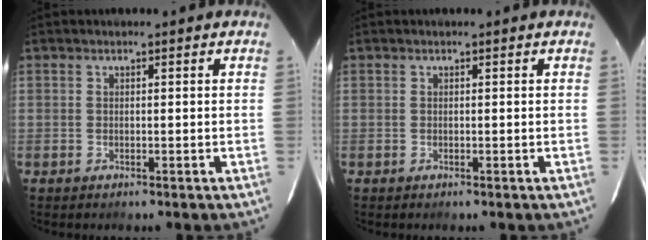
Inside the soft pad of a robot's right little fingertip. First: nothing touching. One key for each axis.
{"total": 0.0}